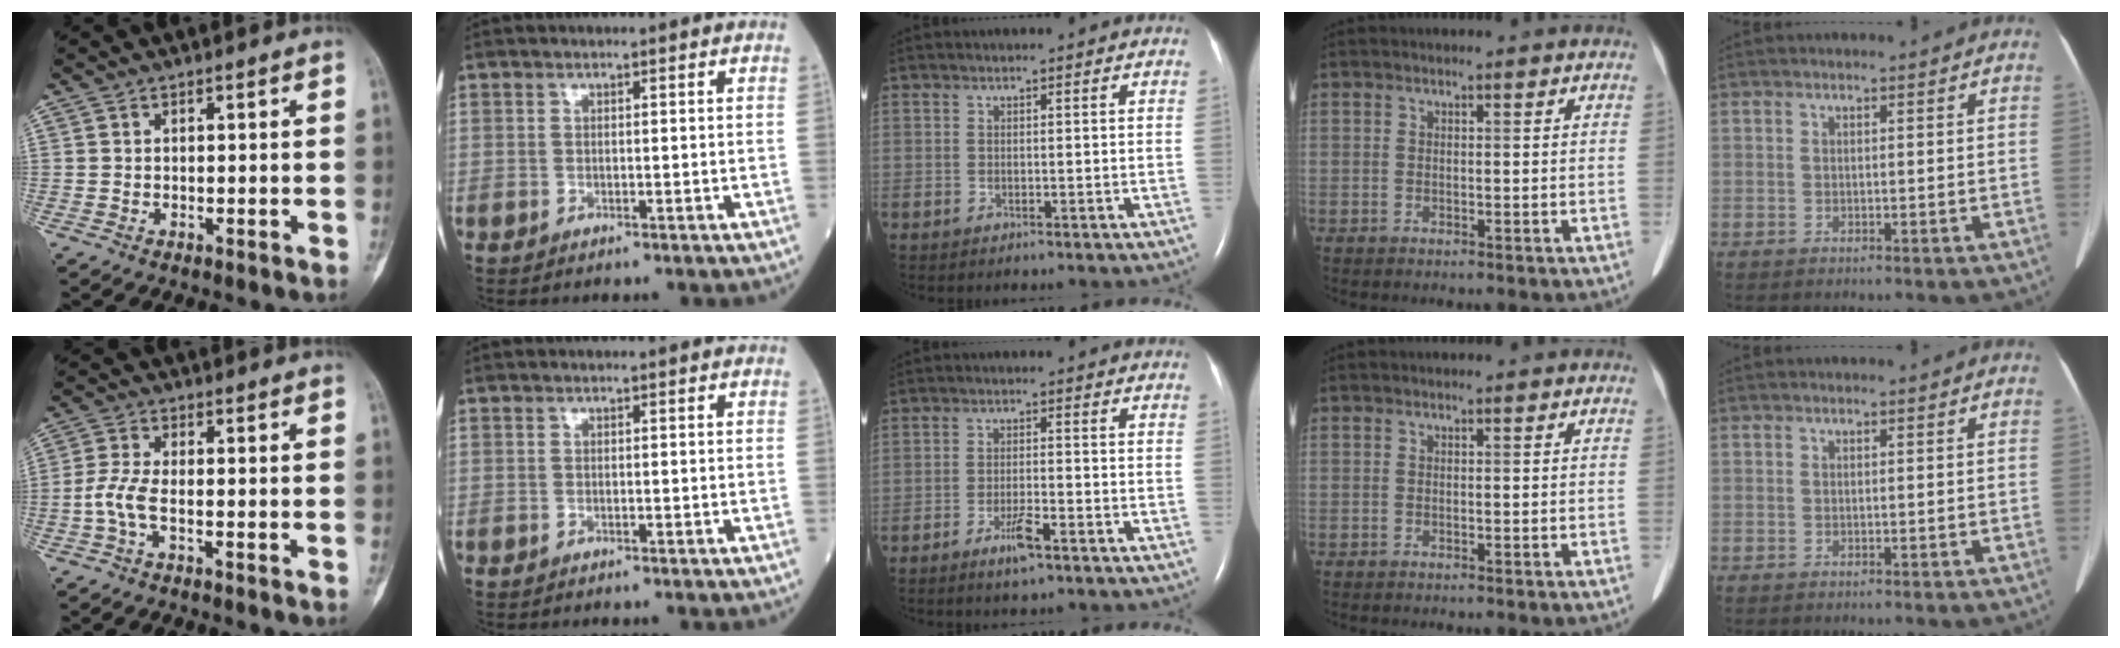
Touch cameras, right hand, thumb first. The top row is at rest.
{"thumb": {"total": 4.4, "force": [-1.5, 1.3, 3.9], "torque": [-0.098, 0.006, -0.036]}, "middle": {"total": 3.9, "force": [-2.5, 0.5, 2.9], "torque": [-0.060, -0.004, -0.044]}}